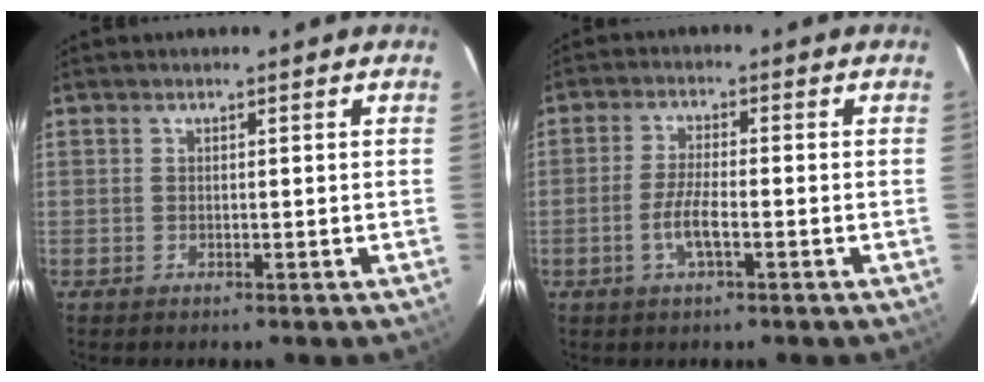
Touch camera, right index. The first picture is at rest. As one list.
[{"total": 4.7, "force": [-1.9, 0.9, 4.2], "torque": [-0.087, -0.003, -0.037]}]